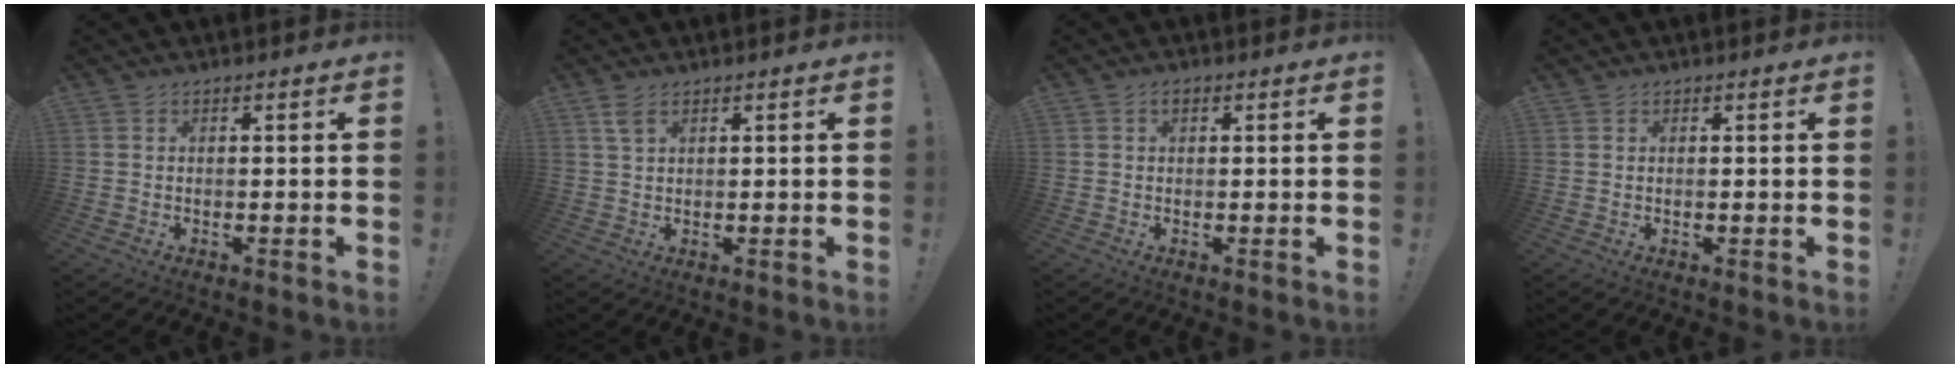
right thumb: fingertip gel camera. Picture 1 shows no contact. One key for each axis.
{"total": 3.3, "fx": 1.8, "fy": 1.6, "fz": 2.3, "tx": -0.033, "ty": -0.006, "tz": 0.030}
{"total": 1.5, "fx": 0.7, "fy": 0.8, "fz": 1.0, "tx": -0.018, "ty": 0.002, "tz": 0.012}
{"total": 1.3, "fx": 0.6, "fy": 1.1, "fz": -0.1, "tx": 0.006, "ty": -0.003, "tz": 0.012}